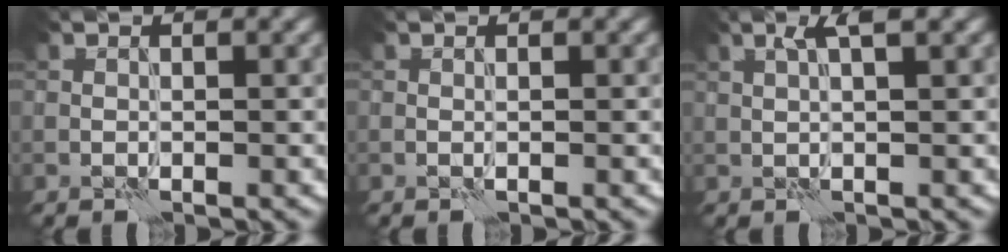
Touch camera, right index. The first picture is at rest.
{"total": 0.0}
{"total": 2.3, "force": [1.1, 0.0, 2.0], "torque": [-0.041, 0.004, 0.021]}